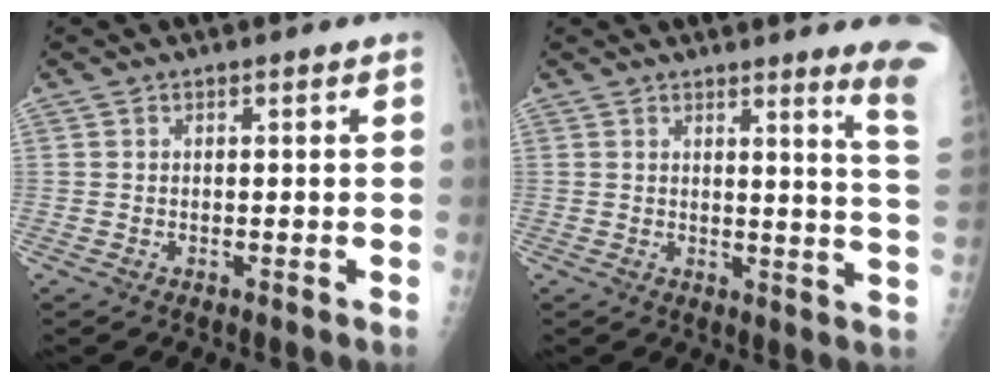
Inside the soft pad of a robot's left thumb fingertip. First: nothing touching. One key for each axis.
{"total": 9.5, "fx": 7.6, "fy": -1.3, "fz": 5.4, "tx": -0.057, "ty": -0.085, "tz": 0.068}